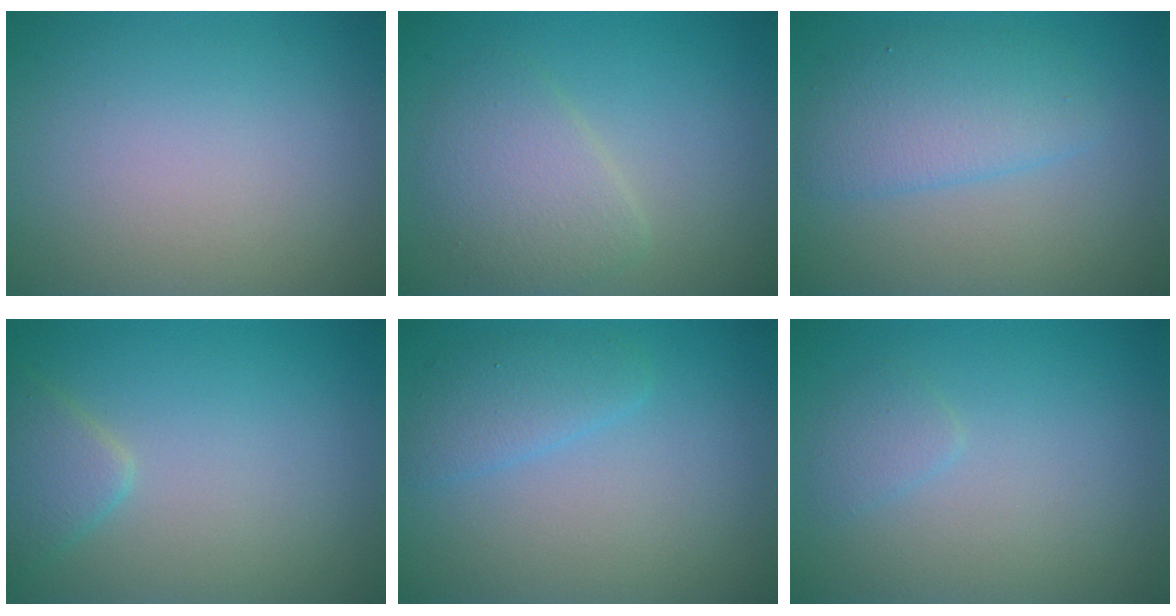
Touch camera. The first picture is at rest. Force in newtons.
{"total": 3.5, "press": 3.5, "slide": 0.1}
{"total": 3.7, "press": 3.7, "slide": 0.2}
{"total": 2.3, "press": 2.3, "slide": 0.2}
{"total": 2.2, "press": 2.2, "slide": 0.2}
{"total": 1.1, "press": 1.1, "slide": 0.1}